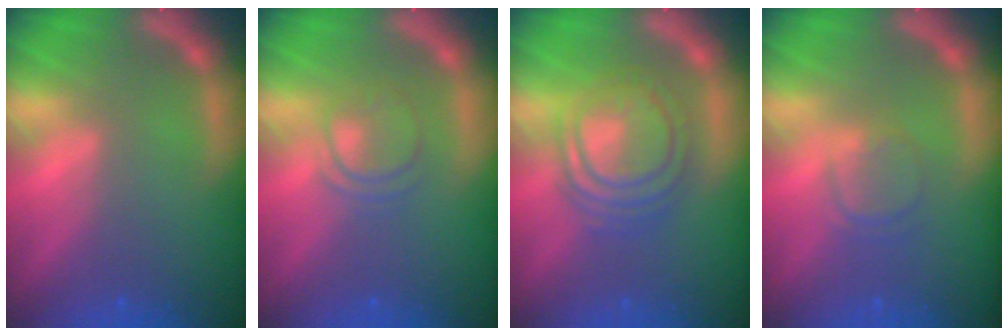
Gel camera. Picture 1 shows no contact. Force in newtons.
{"total": 3.0}
{"total": 7.6}
{"total": 2.4}